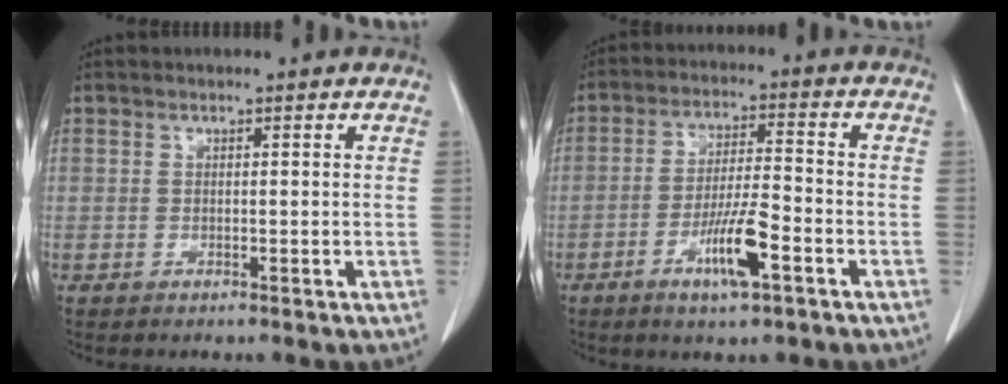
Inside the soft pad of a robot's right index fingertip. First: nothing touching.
{"total": 8.3, "force": [-3.9, 1.0, 7.3], "torque": [-0.138, -0.005, -0.067]}